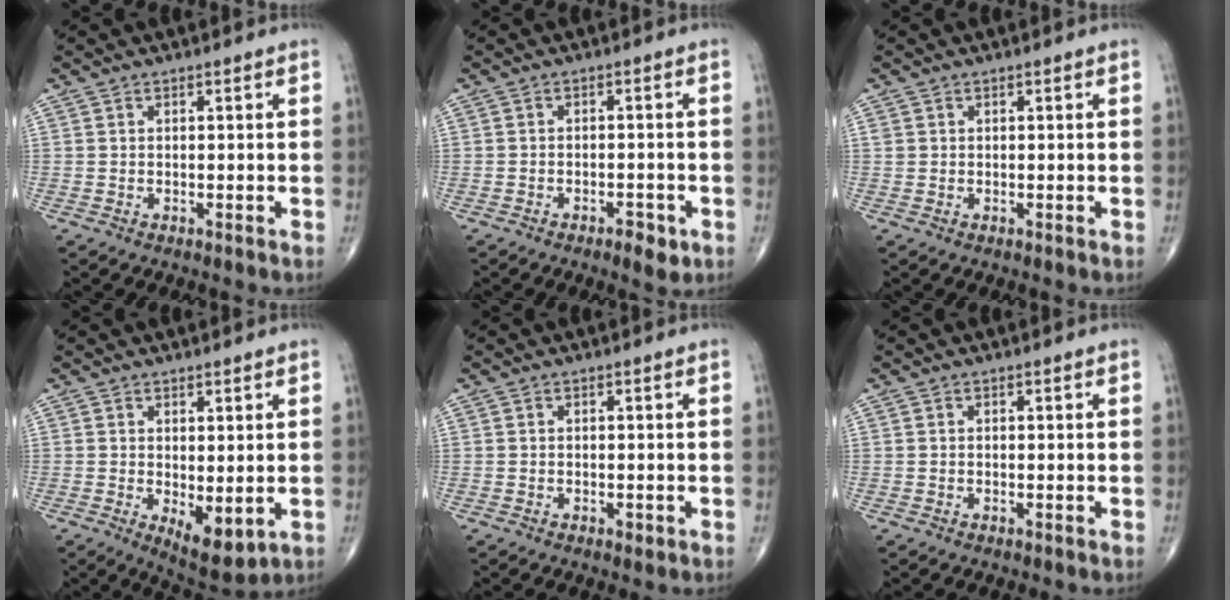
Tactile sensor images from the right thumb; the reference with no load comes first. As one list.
[{"total": 3.7, "force": [-2.0, 1.6, 2.6], "torque": [-0.035, 0.006, -0.027]}, {"total": 0.9, "force": [0.2, 0.8, 0.3], "torque": [0.003, 0.001, 0.004]}, {"total": 6.9, "force": [-1.2, 3.1, 6.1], "torque": [-0.083, -0.020, -0.006]}, {"total": 1.2, "force": [-0.5, 0.7, 0.9], "torque": [-0.012, -0.001, -0.008]}, {"total": 0.0}]